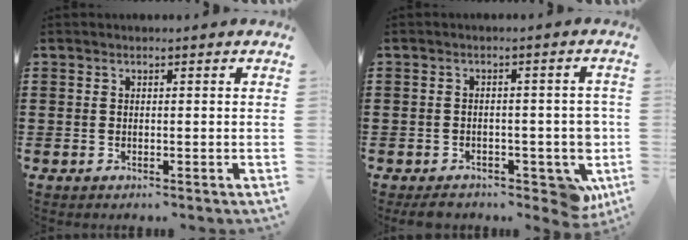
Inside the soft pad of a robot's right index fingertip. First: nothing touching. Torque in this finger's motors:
{"motor_torque": [2.14, 0.00, 0.38, 0.07]}